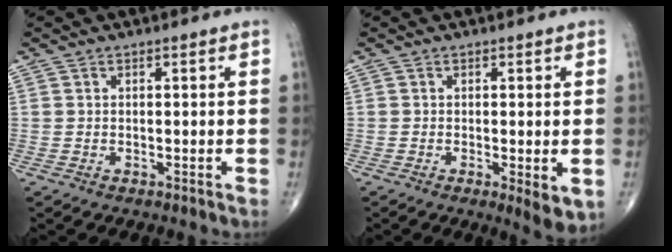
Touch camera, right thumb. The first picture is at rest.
{"total": 4.7, "force": [-0.9, 1.2, 4.4], "torque": [-0.070, -0.017, -0.014]}